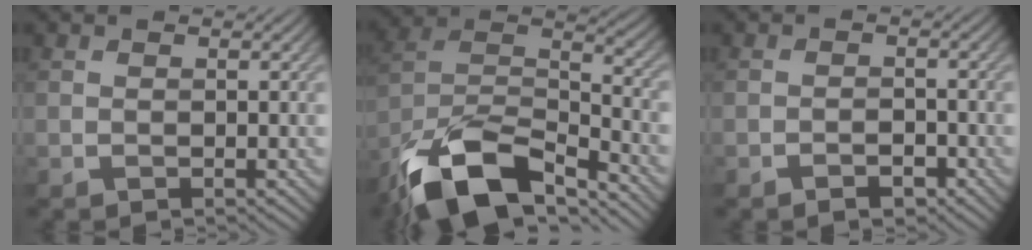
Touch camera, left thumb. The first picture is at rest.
{"total": 15.5, "force": [-10.8, 6.2, 9.3], "torque": [-0.208, -0.018, -0.197]}
{"total": 2.0, "force": [-1.4, 1.0, 1.0], "torque": [-0.011, 0.002, -0.024]}